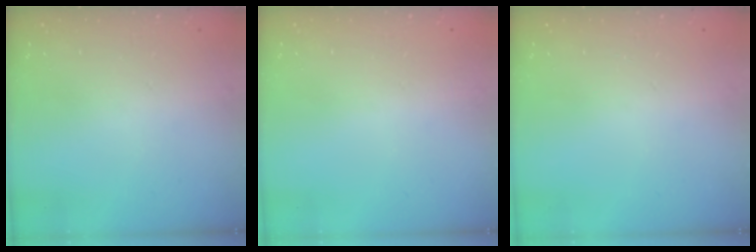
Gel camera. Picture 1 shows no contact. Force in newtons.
{"total": 0.0}
{"total": 0.0}